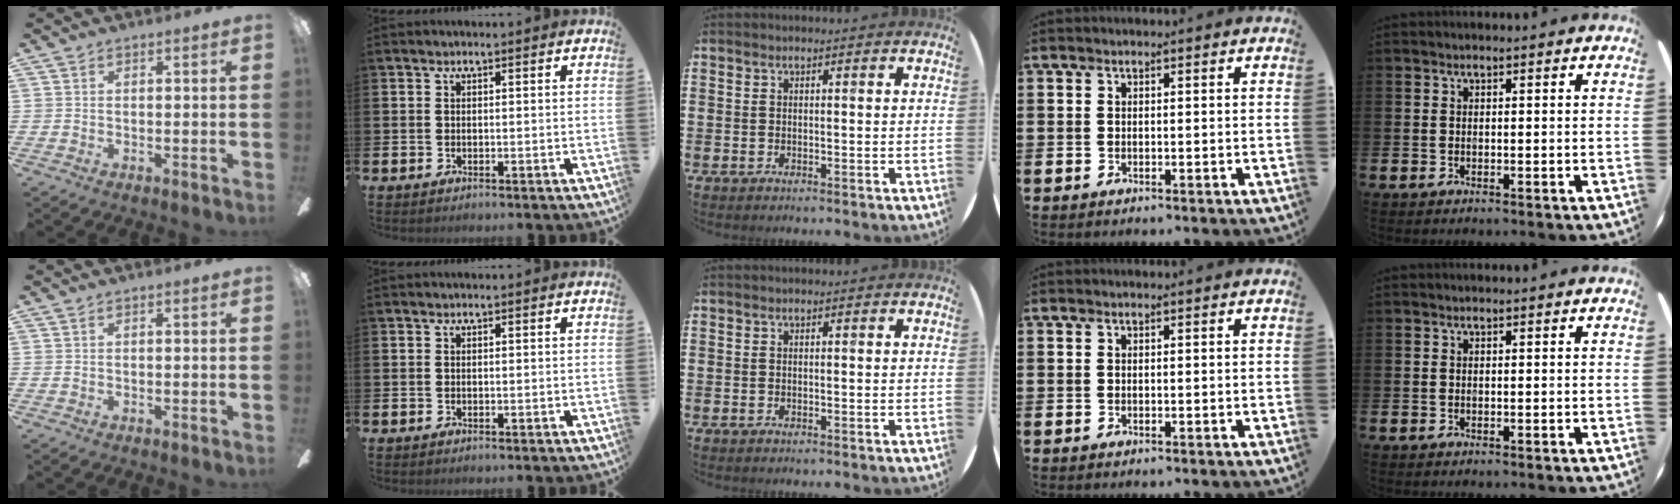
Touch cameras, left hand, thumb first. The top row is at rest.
{}